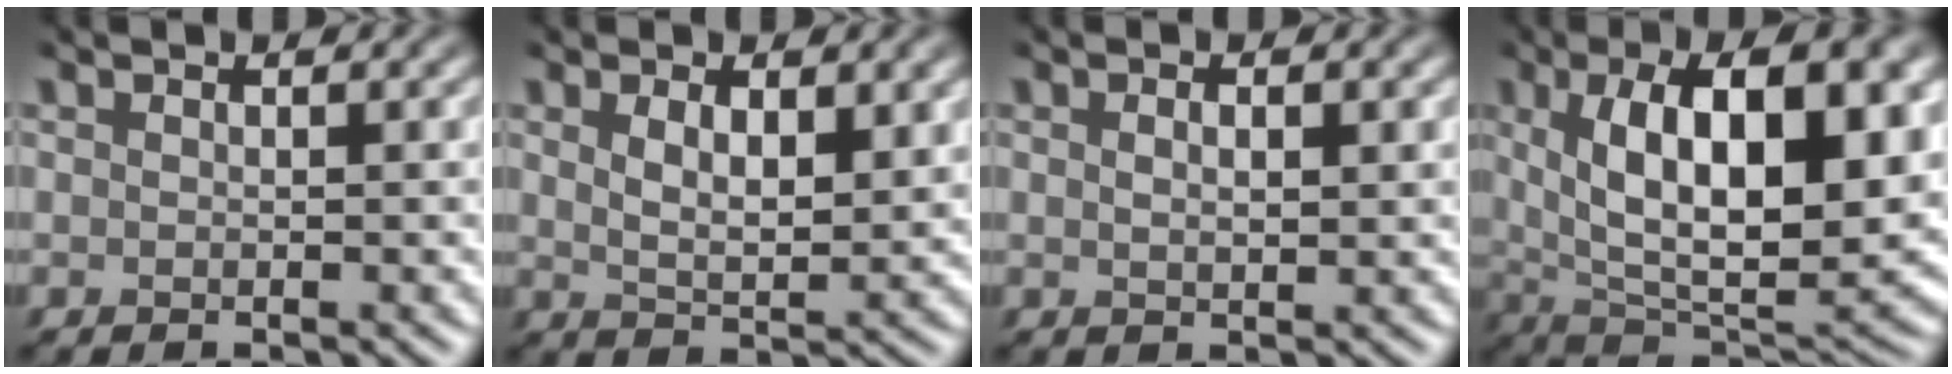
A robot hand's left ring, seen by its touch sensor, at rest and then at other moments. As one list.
[{"total": 3.2, "force": [0.4, 1.3, 2.9], "torque": [-0.066, -0.018, 0.020]}, {"total": 1.3, "force": [-0.2, 0.4, 1.2], "torque": [-0.020, -0.004, 0.003]}, {"total": 13.3, "force": [1.6, 6.2, 11.6], "torque": [-0.178, -0.012, 0.036]}]